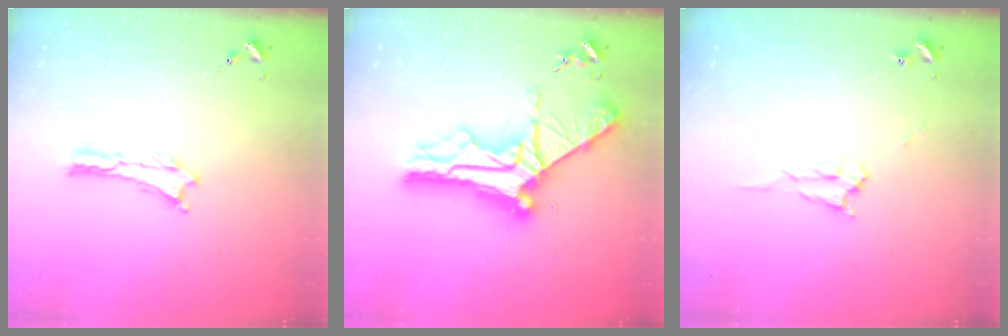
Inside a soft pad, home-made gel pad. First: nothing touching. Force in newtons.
{"total": 10.3, "press": 10.3, "slide": 1.1}
{"total": 2.0, "press": 2.0, "slide": 0.3}